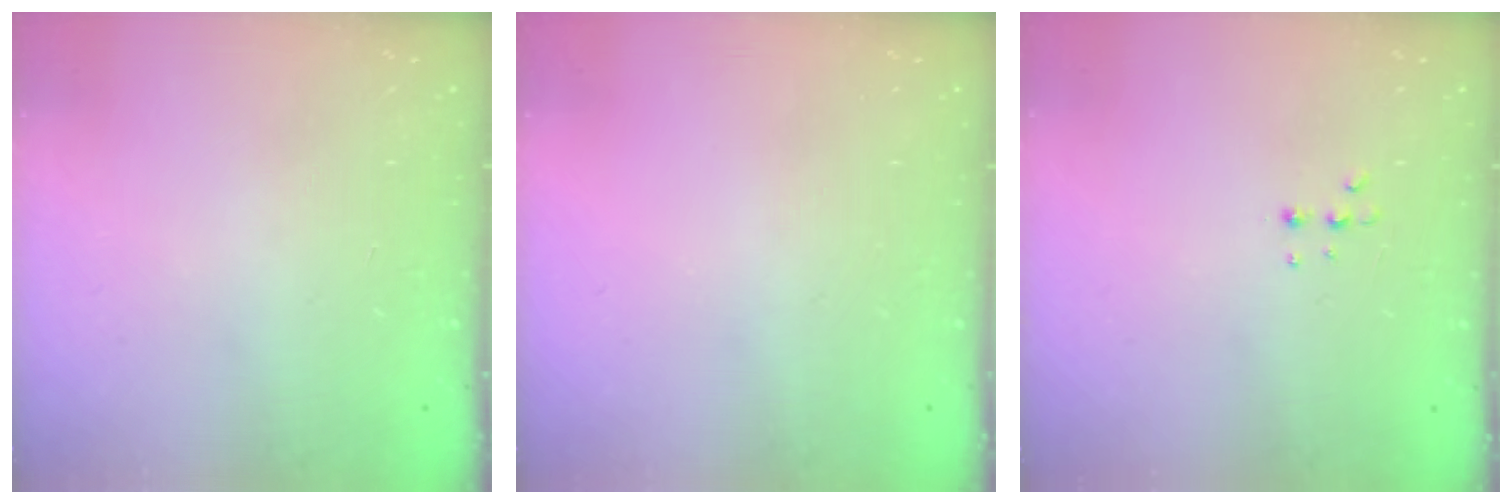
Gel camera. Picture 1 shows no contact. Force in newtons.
{"total": 0.0}
{"total": 4.4, "press": 4.3, "slide": 1.0}